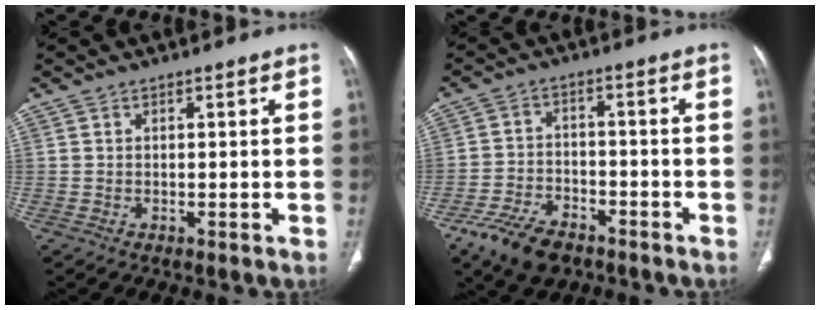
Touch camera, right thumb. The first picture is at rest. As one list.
[{"total": 10.3, "force": [-6.9, 5.4, 5.4], "torque": [-0.098, 0.024, -0.122]}]